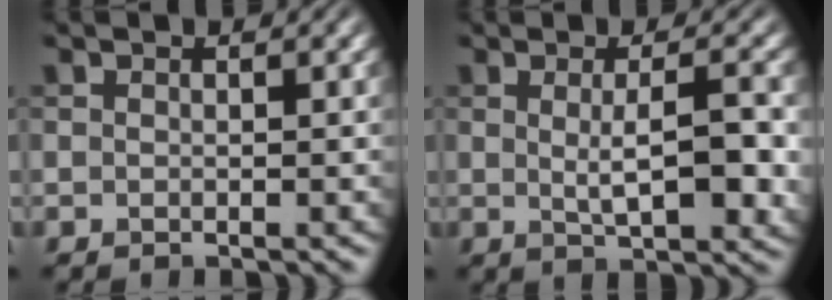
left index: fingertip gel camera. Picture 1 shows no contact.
{"total": 5.2, "force": [0.2, 1.4, 5.0], "torque": [-0.075, -0.004, 0.007]}